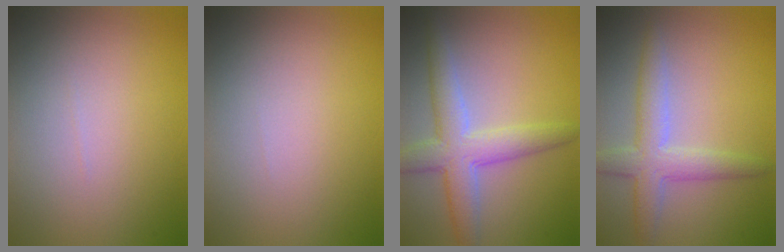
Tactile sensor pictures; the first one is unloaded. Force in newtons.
{"total": 0.0}
{"total": 5.0, "press": 5.0, "slide": 0.3}
{"total": 3.9, "press": 3.9, "slide": 0.1}